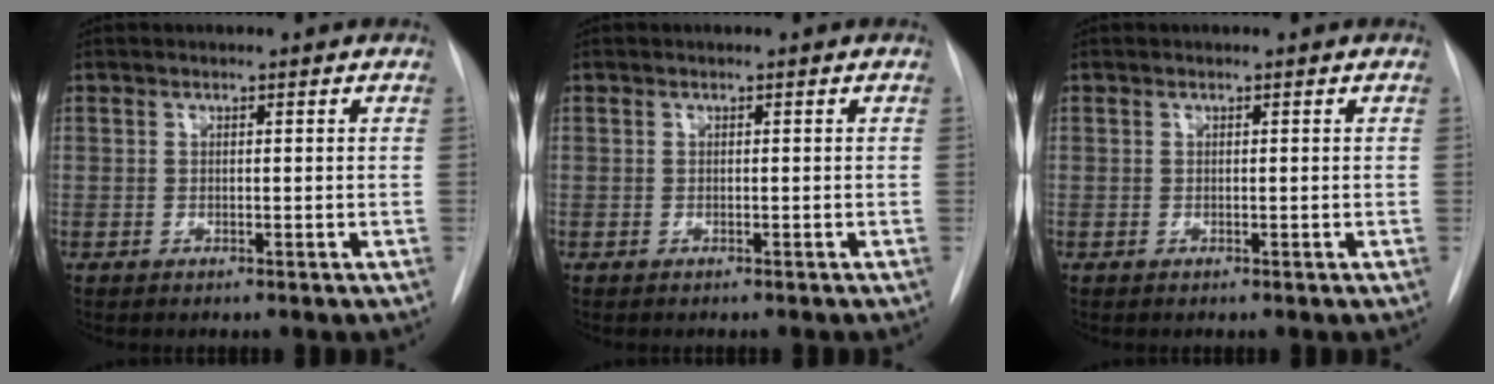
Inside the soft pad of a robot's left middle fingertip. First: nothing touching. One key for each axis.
{"total": 0.7, "fx": -0.6, "fy": 0.1, "fz": 0.3, "tx": -0.005, "ty": -0.001, "tz": -0.009}
{"total": 0.0}